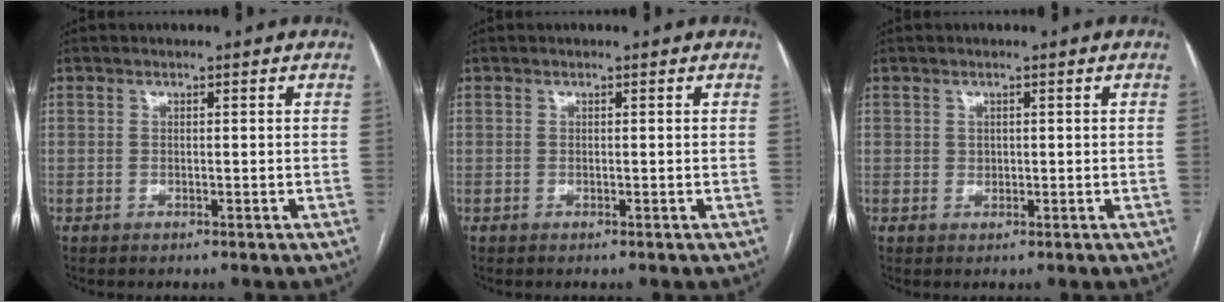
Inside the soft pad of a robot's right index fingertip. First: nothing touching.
{"total": 0.0}
{"total": 0.9, "force": [0.2, 0.8, 0.3], "torque": [-0.003, 0.000, 0.005]}